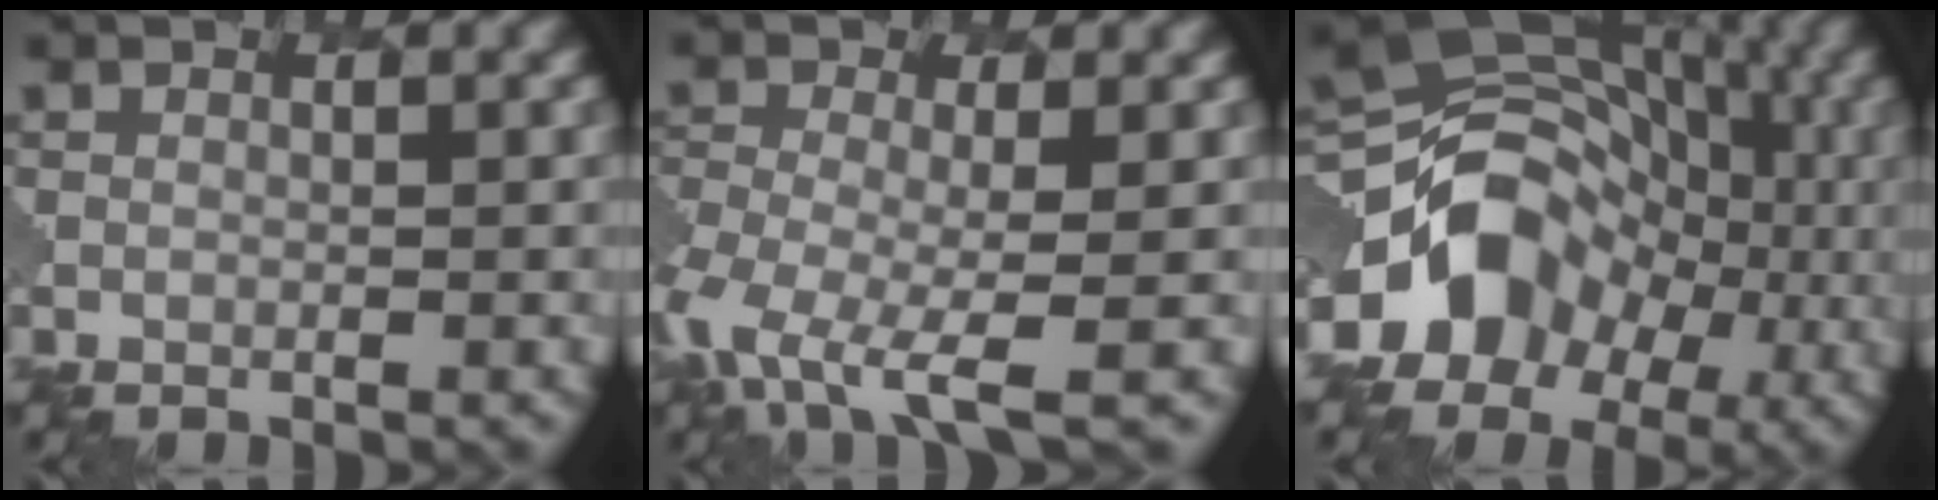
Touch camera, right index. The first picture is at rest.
{"total": 6.1, "force": [-2.8, 2.4, 4.8], "torque": [-0.100, -0.009, -0.067]}
{"total": 12.2, "force": [-4.0, 10.1, 5.6], "torque": [-0.083, 0.003, -0.083]}